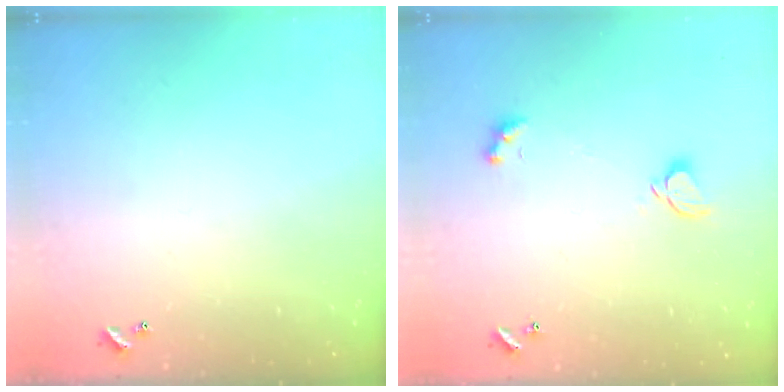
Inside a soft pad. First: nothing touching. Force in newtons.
{"total": 1.8, "press": 1.7, "slide": 0.5}